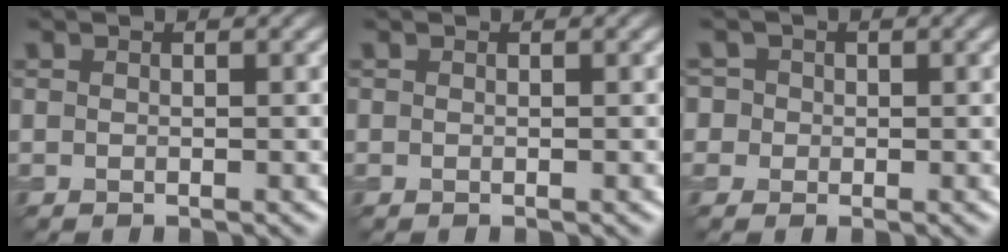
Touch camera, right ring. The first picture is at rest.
{"total": 0.0}
{"total": 2.6, "force": [0.6, 2.5, 0.7], "torque": [0.007, 0.027, -0.022]}